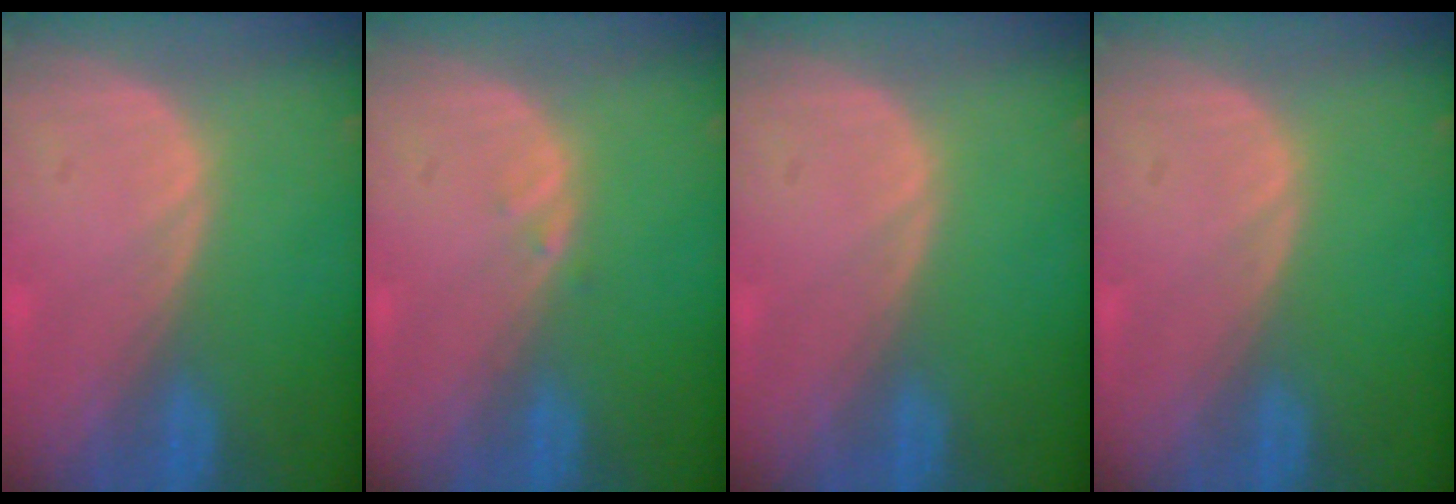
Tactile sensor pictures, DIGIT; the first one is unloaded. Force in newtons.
{"total": 0.6, "press": 0.6, "slide": 0.1}
{"total": 0.0}
{"total": 0.0}